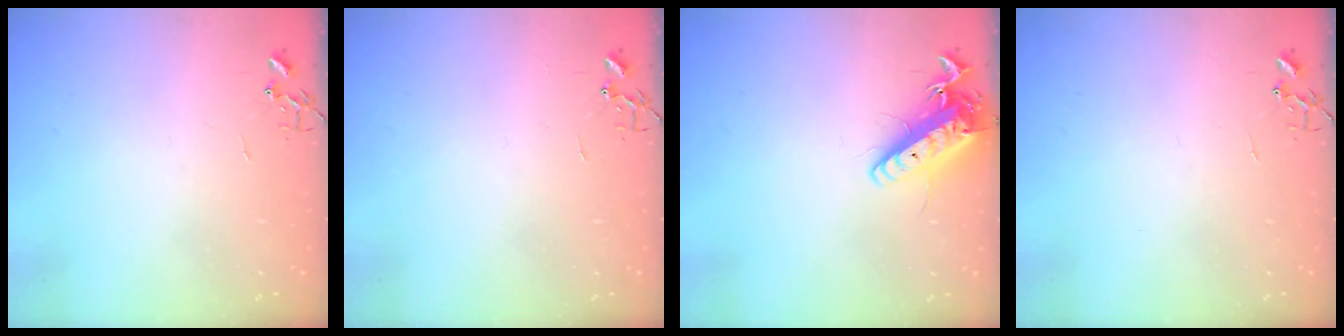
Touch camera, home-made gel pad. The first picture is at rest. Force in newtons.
{"total": 0.0}
{"total": 14.7, "press": 14.4, "slide": 2.8}
{"total": 0.0}